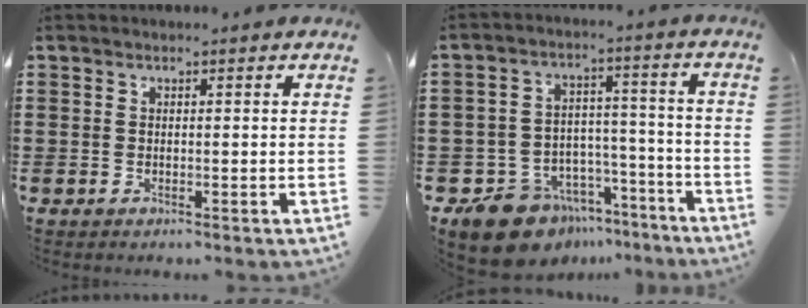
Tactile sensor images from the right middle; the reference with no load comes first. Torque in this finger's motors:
{"motor_torque": [0.20, -0.05, 0.18, 0.05]}